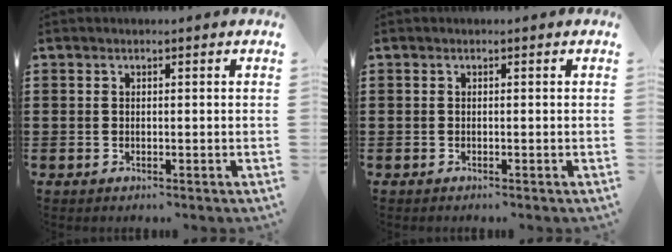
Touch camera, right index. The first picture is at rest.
{"total": 0.0}